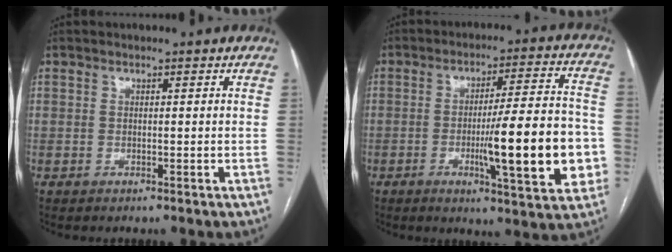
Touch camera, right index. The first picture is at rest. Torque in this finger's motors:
{"motor_torque": [2.14, 0.00, 0.79, 0.09]}